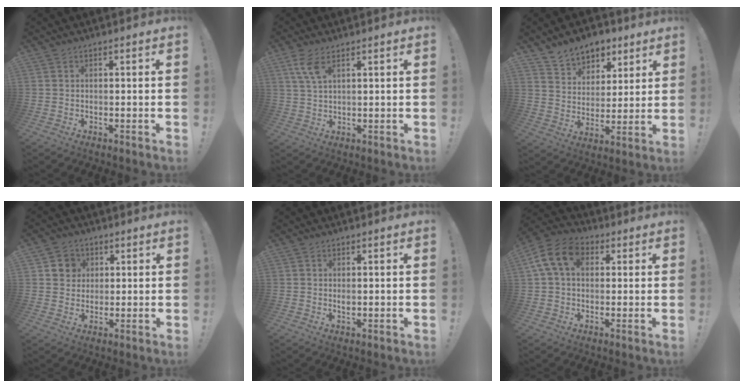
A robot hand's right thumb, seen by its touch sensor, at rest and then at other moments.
{"total": 6.3, "force": [3.3, 2.5, 4.7], "torque": [-0.099, -0.009, 0.061]}
{"total": 10.1, "force": [7.5, 6.6, 1.8], "torque": [-0.026, -0.056, 0.145]}
{"total": 6.3, "force": [1.8, 5.9, 1.2], "torque": [-0.011, -0.009, 0.035]}
{"total": 1.0, "force": [0.1, 0.7, 0.7], "torque": [-0.014, 0.002, 0.002]}
{"total": 13.0, "force": [3.5, 9.1, 8.5], "torque": [-0.152, 0.005, 0.067]}